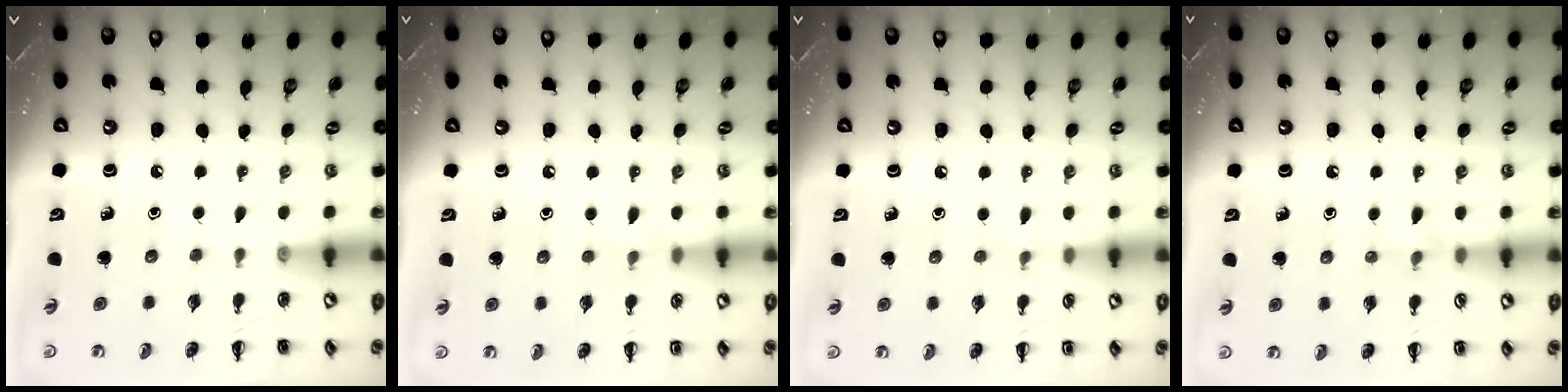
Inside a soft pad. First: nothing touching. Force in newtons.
{"total": 4.8, "press": 4.6, "slide": 1.3}
{"total": 3.9, "press": 3.6, "slide": 1.3}
{"total": 6.2, "press": 6.0, "slide": 1.2}